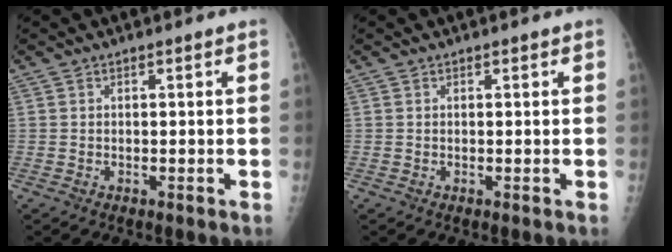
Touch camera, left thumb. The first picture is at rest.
{"total": 0.0}